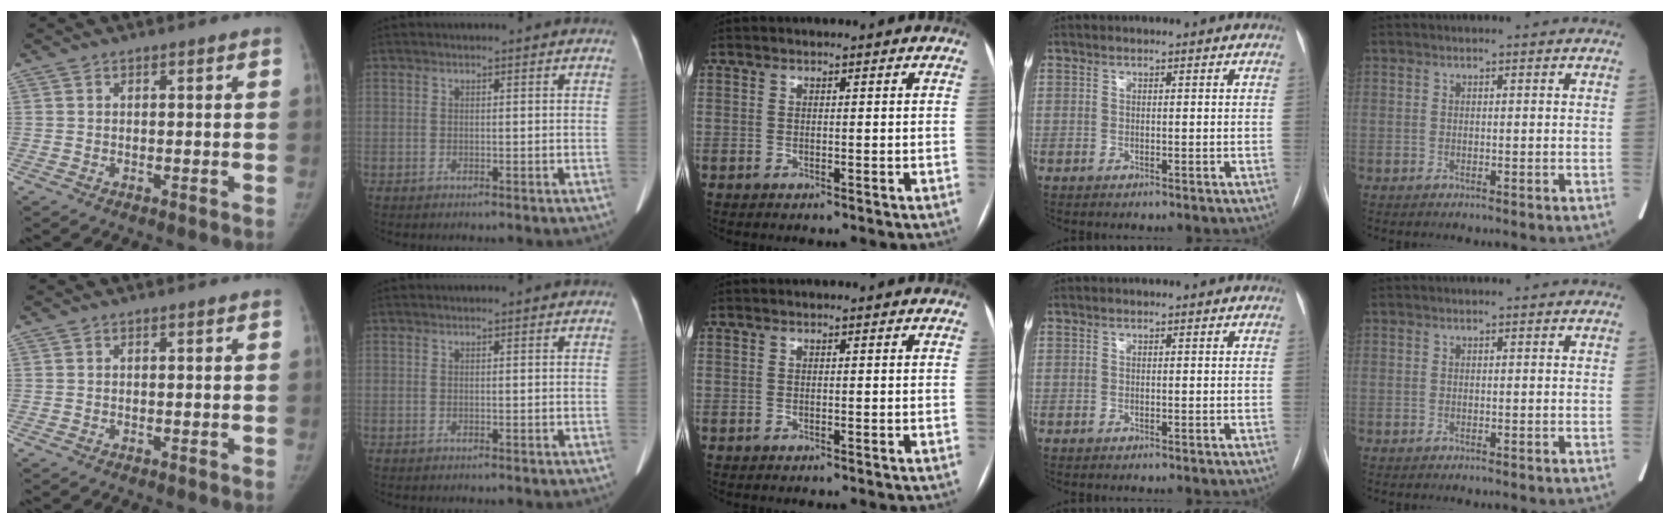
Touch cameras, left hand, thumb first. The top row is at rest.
{}